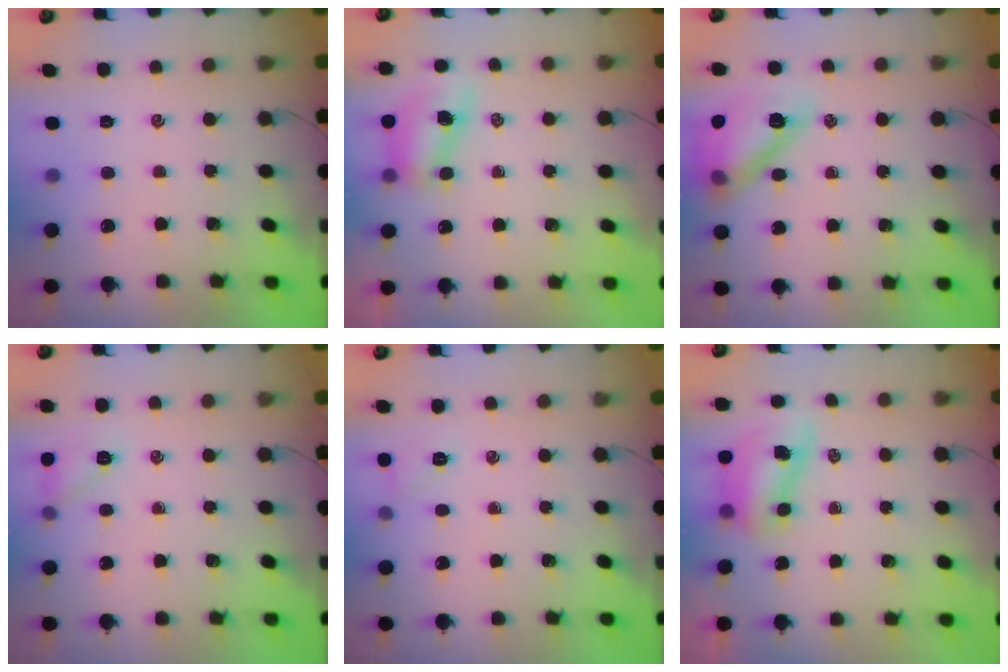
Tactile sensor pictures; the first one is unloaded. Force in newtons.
{"total": 8.4, "press": 8.3, "slide": 1.1}
{"total": 16.9, "press": 16.7, "slide": 2.4}
{"total": 7.2, "press": 7.2, "slide": 1.0}
{"total": 5.2, "press": 5.1, "slide": 1.2}
{"total": 9.0, "press": 8.9, "slide": 1.7}